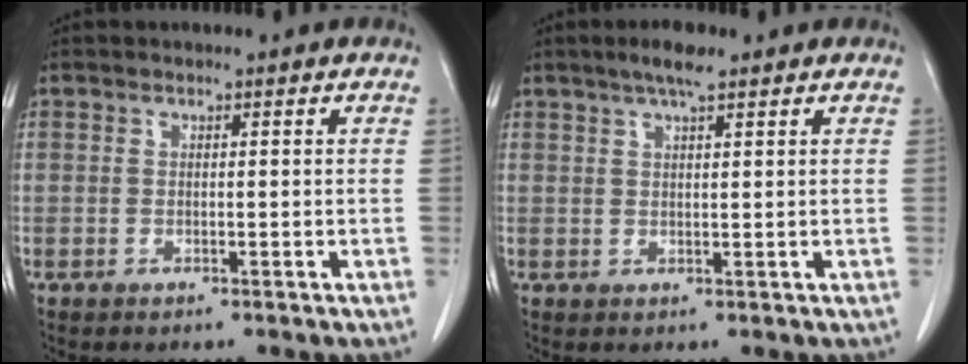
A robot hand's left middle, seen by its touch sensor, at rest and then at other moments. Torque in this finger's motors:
{"motor_torque": [0.22, -0.19, 0.00, 0.02]}